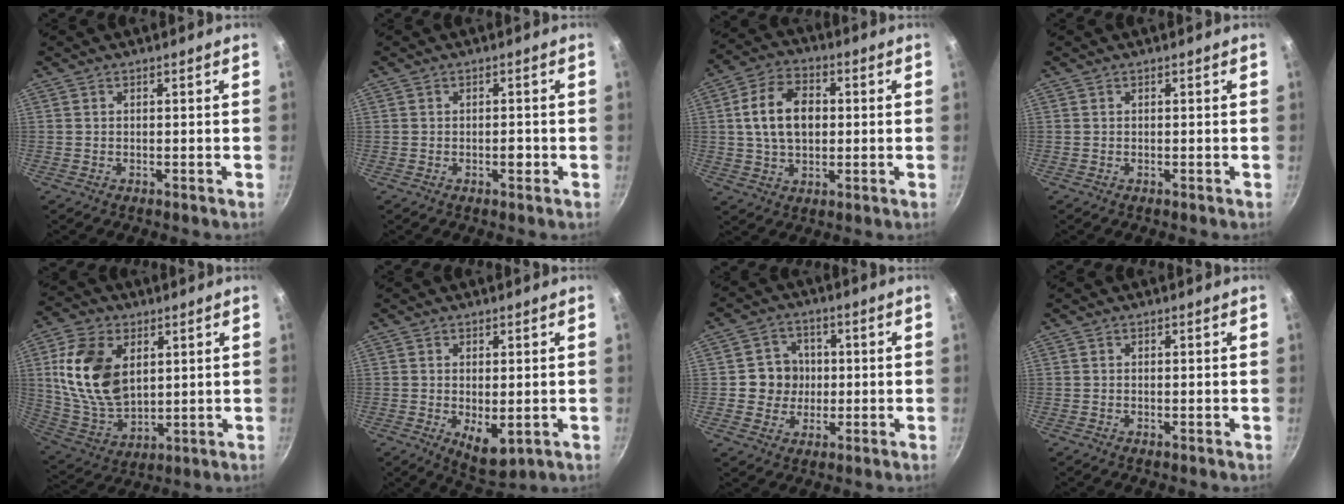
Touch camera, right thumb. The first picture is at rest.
{"total": 1.6, "force": [-0.6, 0.9, 1.2], "torque": [-0.011, 0.009, -0.009]}
{"total": 11.9, "force": [1.3, 8.1, 8.7], "torque": [-0.136, 0.016, 0.015]}
{"total": 0.0}
{"total": 17.3, "force": [4.2, 11.1, 12.5], "torque": [-0.219, -0.019, 0.092]}
{"total": 6.4, "force": [-0.9, 3.1, 5.5], "torque": [-0.074, -0.016, -0.001]}
{"total": 7.0, "force": [0.1, 6.7, 2.1], "torque": [0.006, 0.010, -0.006]}
{"total": 0.0}